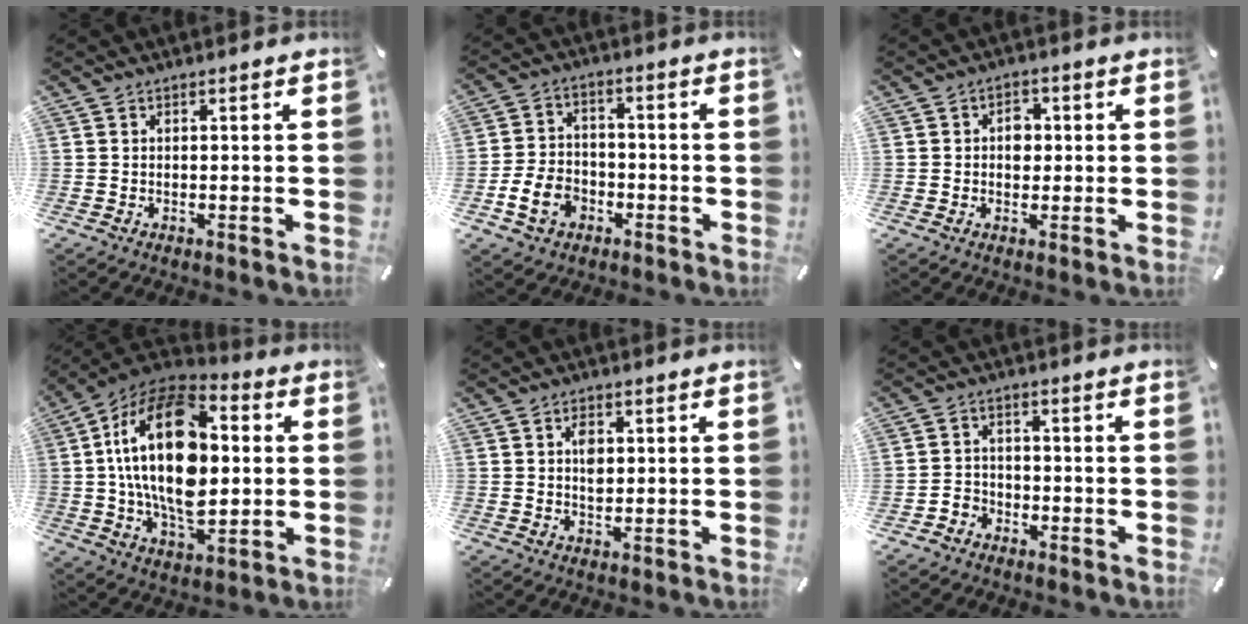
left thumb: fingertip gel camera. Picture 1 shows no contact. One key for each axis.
{"total": 8.9, "fx": -3.5, "fy": 6.9, "fz": 4.2, "tx": -0.102, "ty": 0.020, "tz": -0.064}
{"total": 3.9, "fx": 0.1, "fy": 3.0, "fz": 2.6, "tx": -0.019, "ty": -0.003, "tz": -0.007}
{"total": 24.9, "fx": 2.0, "fy": 15.2, "fz": 19.7, "tx": -0.396, "ty": -0.002, "tz": 0.027}
{"total": 3.7, "fx": 0.7, "fy": 2.4, "fz": 2.7, "tx": -0.034, "ty": -0.003, "tz": 0.005}
{"total": 3.6, "fx": -2.7, "fy": 2.3, "fz": 0.5, "tx": -0.006, "ty": 0.018, "tz": -0.054}